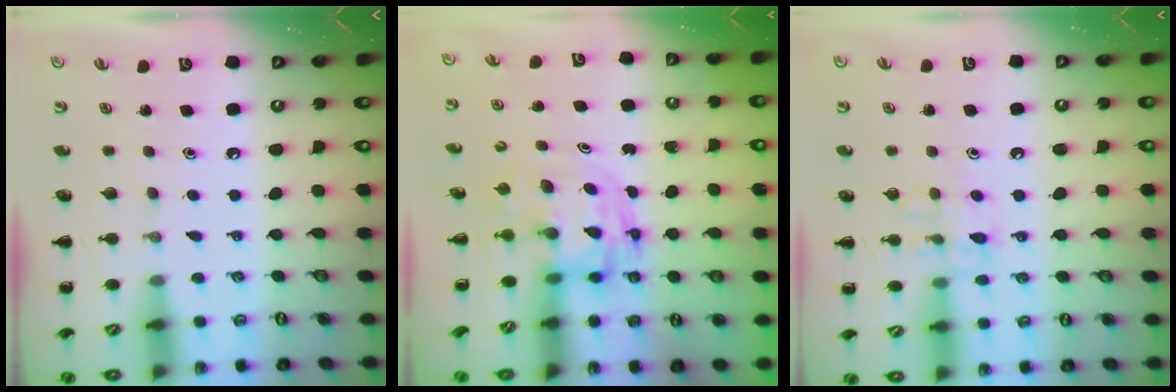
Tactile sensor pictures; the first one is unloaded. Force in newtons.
{"total": 3.4, "press": 3.4, "slide": 0.6}
{"total": 7.8, "press": 7.8, "slide": 0.8}